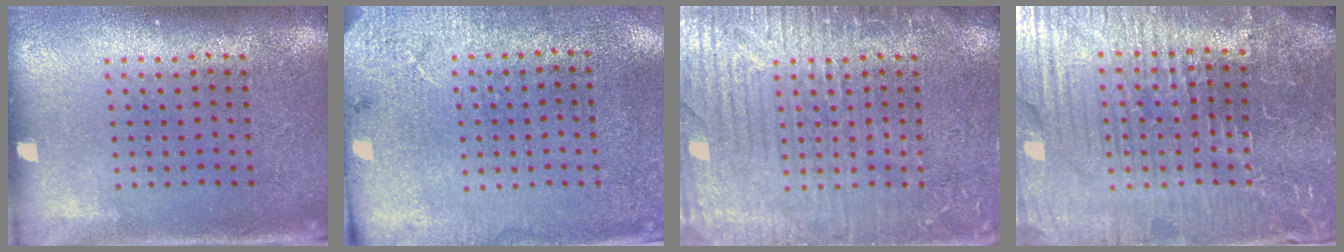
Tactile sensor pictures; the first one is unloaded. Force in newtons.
{"total": 2.7, "press": 2.2, "slide": 1.5}
{"total": 5.5, "press": 5.4, "slide": 0.7}
{"total": 5.9, "press": 5.4, "slide": 2.4}